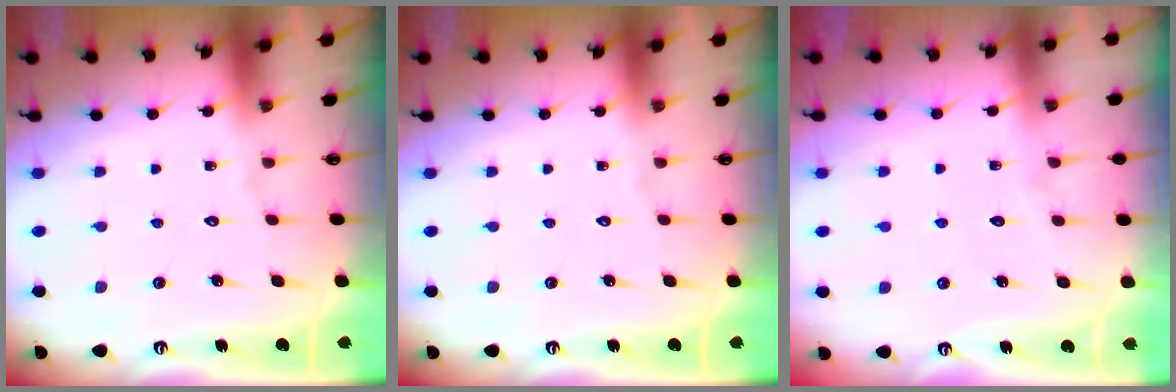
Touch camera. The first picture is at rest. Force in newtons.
{"total": 0.0}
{"total": 4.3, "press": 4.3, "slide": 0.4}